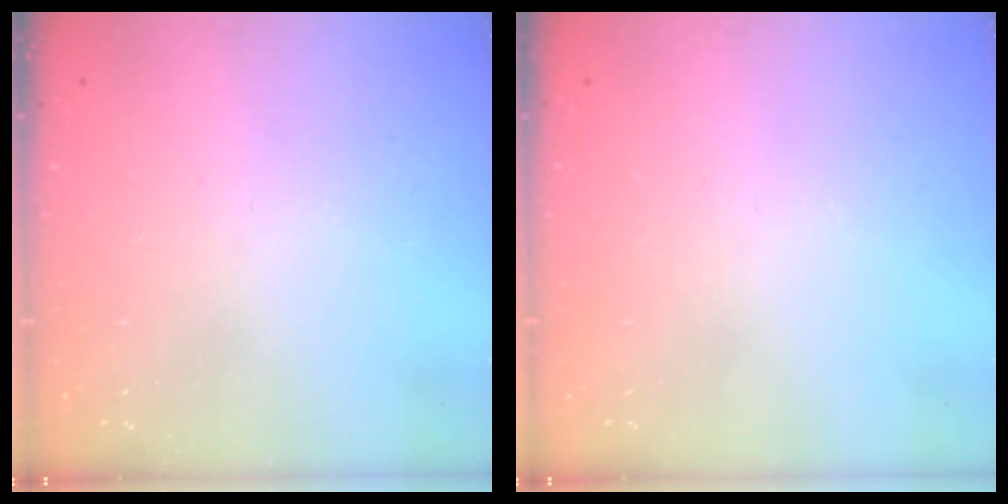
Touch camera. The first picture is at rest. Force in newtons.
{"total": 0.0}